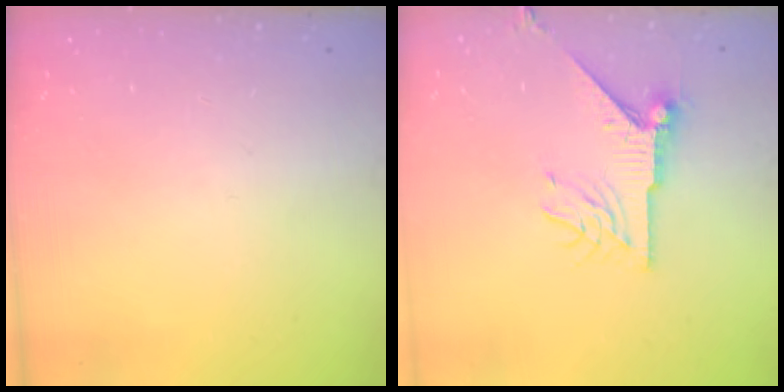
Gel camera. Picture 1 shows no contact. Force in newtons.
{"total": 8.8, "press": 8.8, "slide": 0.1}